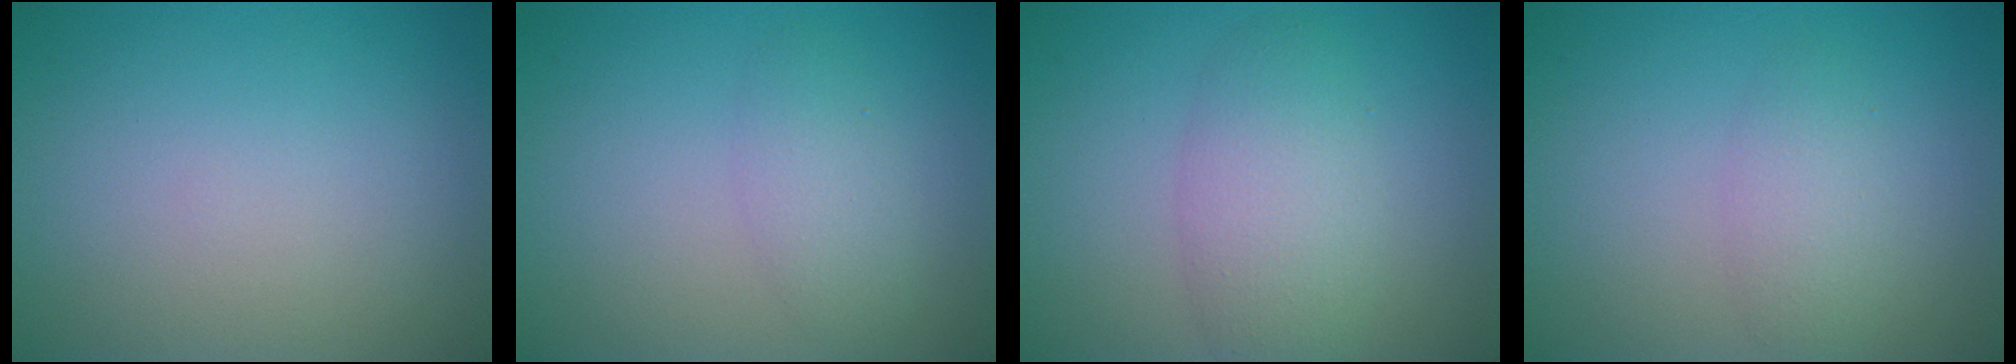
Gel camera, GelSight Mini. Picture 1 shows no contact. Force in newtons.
{"total": 2.0, "press": 2.0, "slide": 0.1}
{"total": 4.4, "press": 4.4, "slide": 0.2}
{"total": 2.2, "press": 2.2, "slide": 0.0}